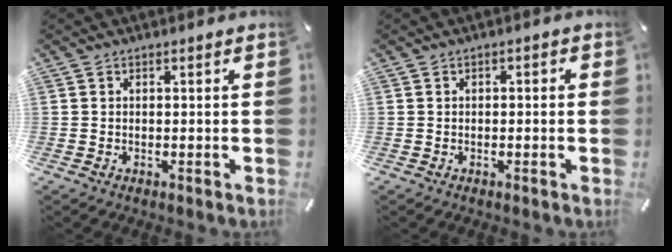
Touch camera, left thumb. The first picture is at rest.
{"total": 0.9, "force": [-0.5, 0.4, 0.6], "torque": [-0.012, 0.001, -0.009]}